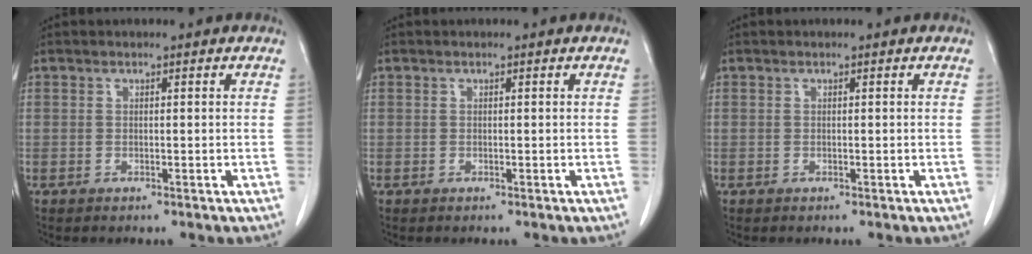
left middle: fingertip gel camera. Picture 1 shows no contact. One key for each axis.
{"total": 0.0}
{"total": 0.0}